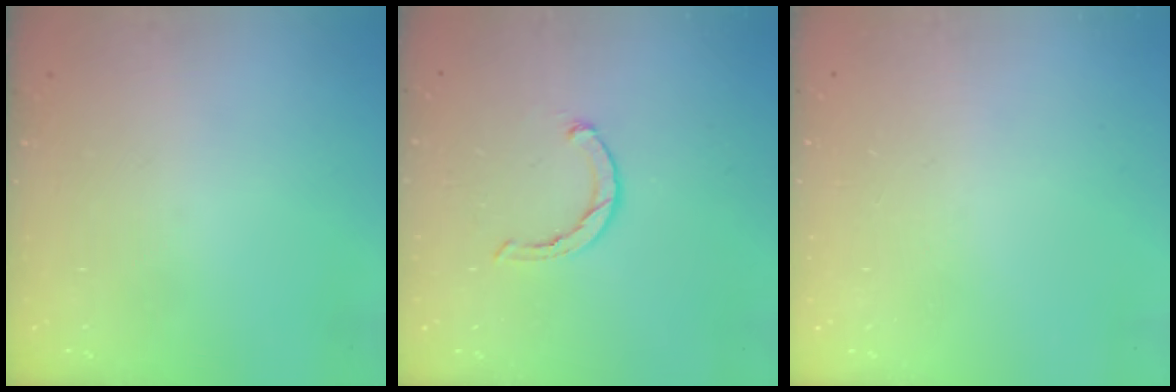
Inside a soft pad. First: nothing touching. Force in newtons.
{"total": 2.3, "press": 2.2, "slide": 0.5}
{"total": 2.2, "press": 2.2, "slide": 0.1}